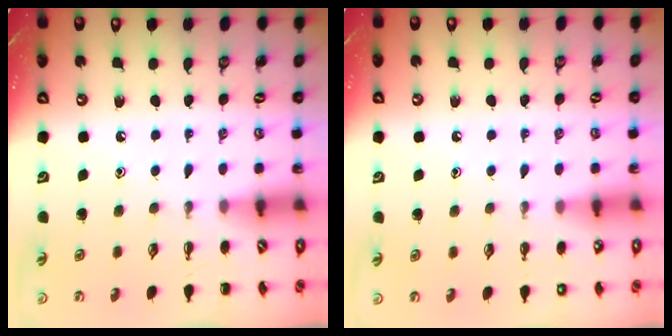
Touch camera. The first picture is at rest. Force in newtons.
{"total": 2.6, "press": 2.1, "slide": 1.6}